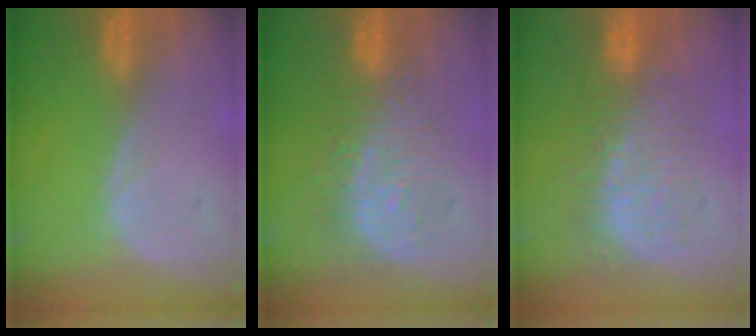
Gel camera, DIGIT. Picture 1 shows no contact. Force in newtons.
{"total": 9.1, "press": 8.9, "slide": 2.1}
{"total": 8.8, "press": 8.4, "slide": 2.4}